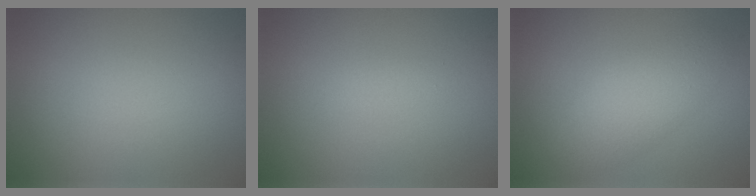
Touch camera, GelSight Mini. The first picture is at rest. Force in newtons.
{"total": 0.8, "press": 0.8, "slide": 0.0}
{"total": 3.6, "press": 3.6, "slide": 0.2}